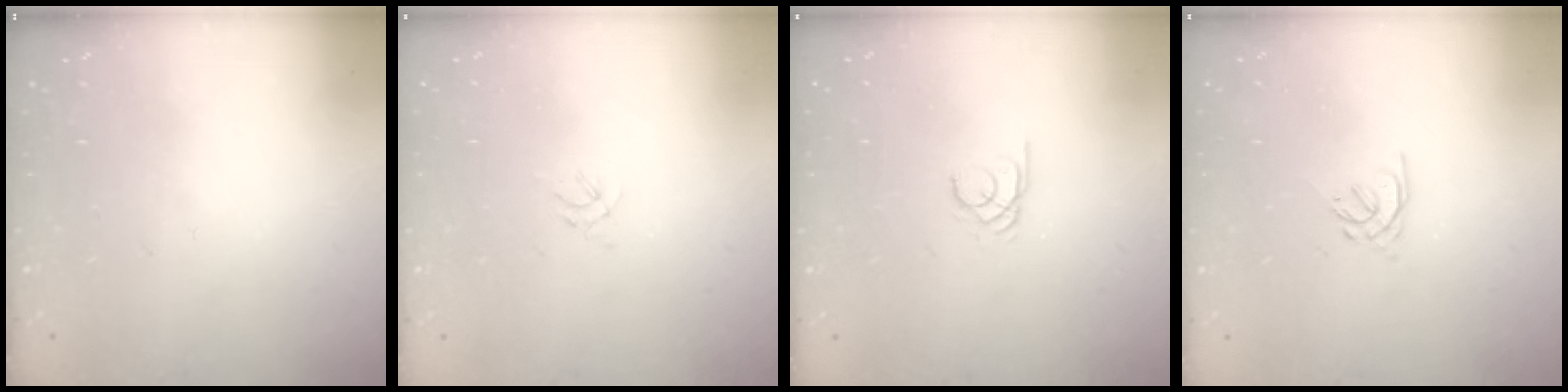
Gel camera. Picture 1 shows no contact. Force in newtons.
{"total": 1.2, "press": 1.1, "slide": 0.5}
{"total": 1.5, "press": 1.5, "slide": 0.1}
{"total": 1.3, "press": 1.1, "slide": 0.6}